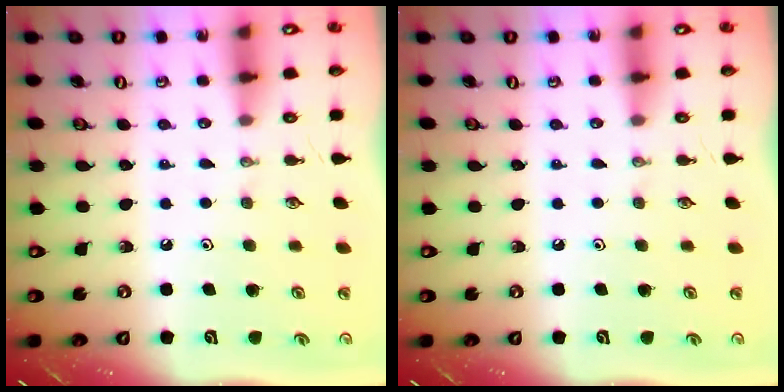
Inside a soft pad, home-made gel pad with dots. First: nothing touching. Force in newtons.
{"total": 0.0}